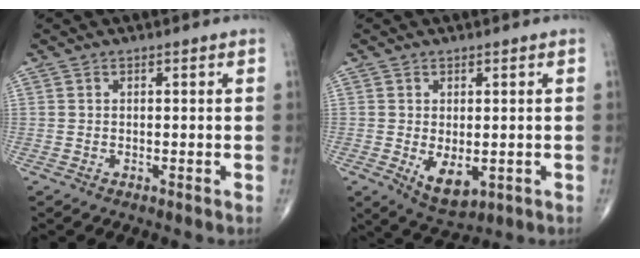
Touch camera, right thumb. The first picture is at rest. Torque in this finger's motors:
{"motor_torque": [-0.19, 0.47, 0.27, 0.39, 0.12]}